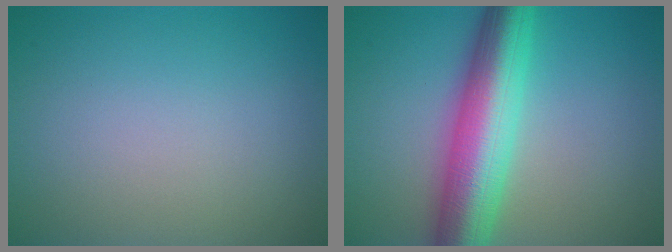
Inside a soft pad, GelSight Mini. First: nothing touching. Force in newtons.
{"total": 9.3, "press": 9.3, "slide": 0.3}